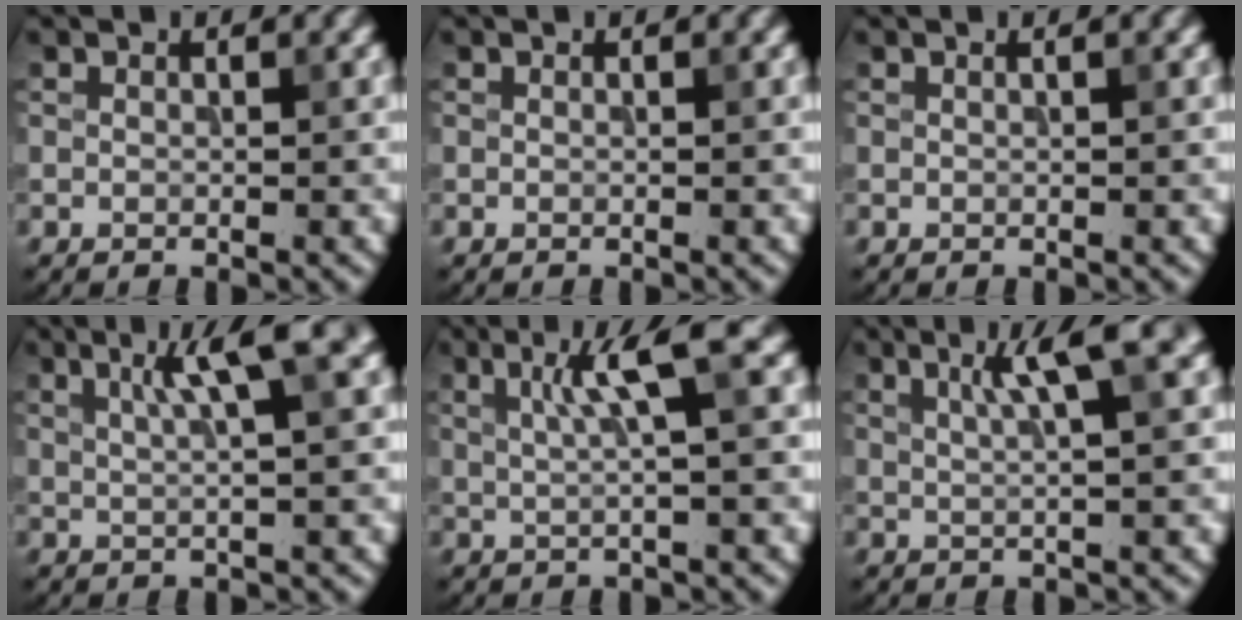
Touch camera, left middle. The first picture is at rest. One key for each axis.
{"total": 0.0}
{"total": 0.5, "fx": 0.2, "fy": 0.2, "fz": 0.5, "tx": -0.003, "ty": 0.002, "tz": -0.001}
{"total": 4.7, "fx": 2.1, "fy": 0.6, "fz": 4.2, "tx": -0.062, "ty": 0.008, "tz": 0.032}
{"total": 4.4, "fx": 1.5, "fy": 0.5, "fz": 4.1, "tx": -0.066, "ty": 0.006, "tz": 0.025}
{"total": 4.2, "fx": 1.8, "fy": 0.6, "fz": 3.8, "tx": -0.053, "ty": 0.007, "tz": 0.030}